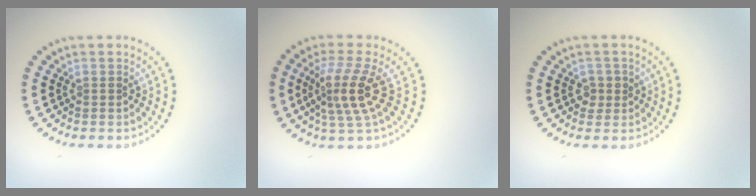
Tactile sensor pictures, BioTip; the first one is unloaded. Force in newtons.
{"total": 4.0, "press": 3.1, "slide": 2.4}
{"total": 1.2, "press": 1.1, "slide": 0.4}